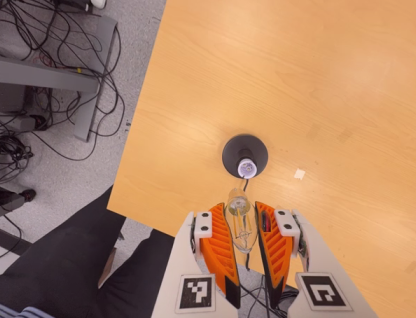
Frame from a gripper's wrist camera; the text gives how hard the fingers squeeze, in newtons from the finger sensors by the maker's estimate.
{"total": 20.1, "left": 25.2, "right": 15.0}